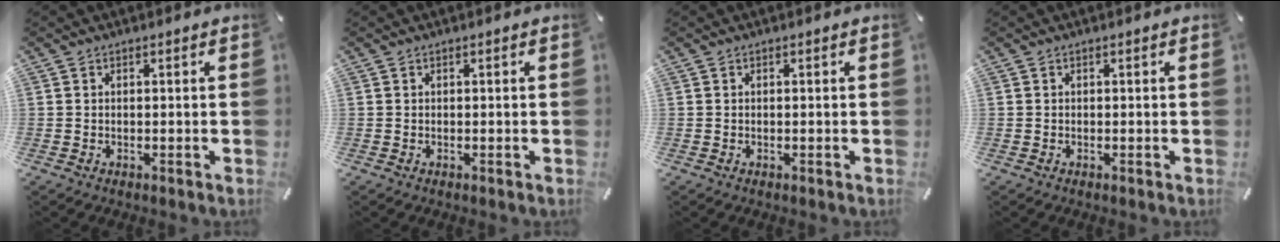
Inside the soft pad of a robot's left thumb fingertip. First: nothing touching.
{"total": 0.0}
{"total": 0.0}
{"total": 0.0}